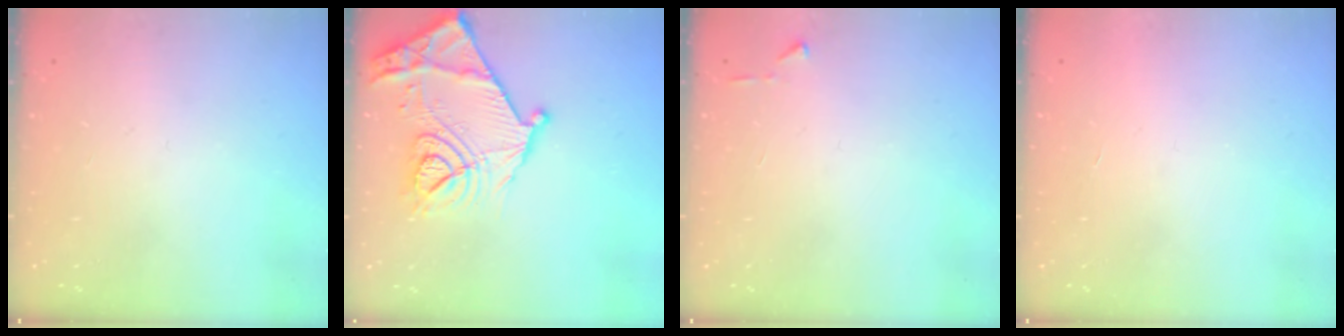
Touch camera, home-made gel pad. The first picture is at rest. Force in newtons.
{"total": 21.8, "press": 21.8, "slide": 1.1}
{"total": 3.9, "press": 3.9, "slide": 0.5}
{"total": 1.8, "press": 1.8, "slide": 0.1}